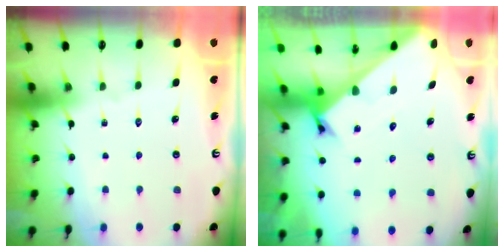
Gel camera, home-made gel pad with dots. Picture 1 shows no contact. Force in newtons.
{"total": 2.4, "press": 2.3, "slide": 0.3}